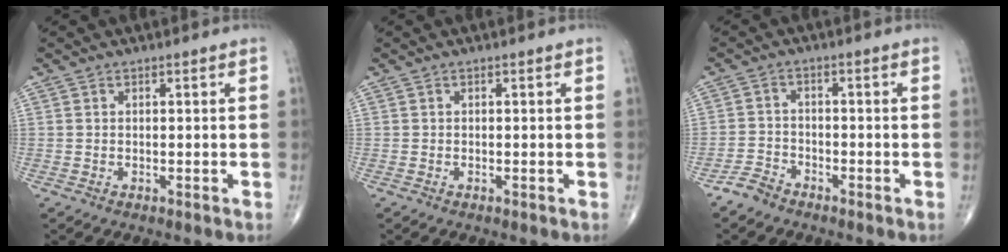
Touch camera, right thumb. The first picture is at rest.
{"total": 0.0}
{"total": 3.3, "force": [-2.9, 1.6, 0.6], "torque": [-0.012, 0.010, -0.060]}